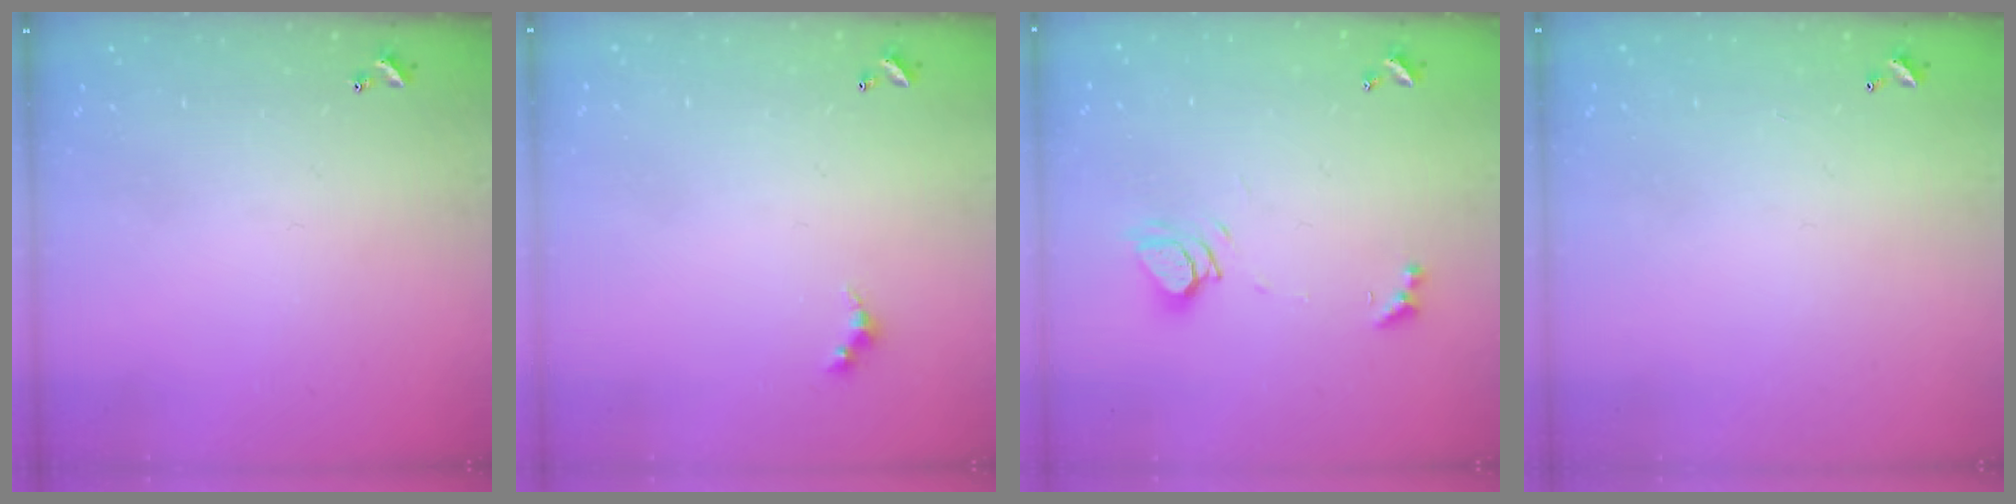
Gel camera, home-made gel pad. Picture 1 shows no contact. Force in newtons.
{"total": 2.6, "press": 2.5, "slide": 0.6}
{"total": 7.7, "press": 7.6, "slide": 1.0}
{"total": 2.9, "press": 2.9, "slide": 0.1}